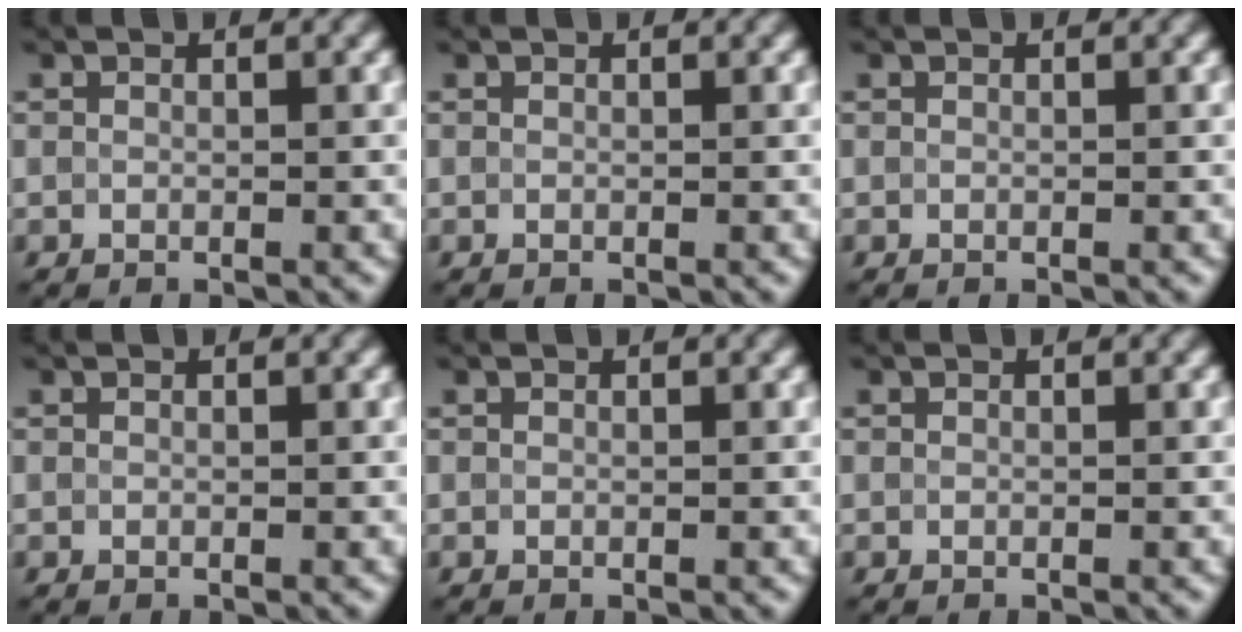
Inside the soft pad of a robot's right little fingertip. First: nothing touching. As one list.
[{"total": 0.0}, {"total": 0.0}, {"total": 0.0}, {"total": 0.0}, {"total": 0.0}]